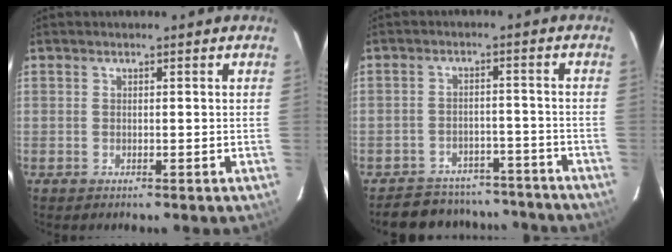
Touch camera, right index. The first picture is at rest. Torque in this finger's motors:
{"motor_torque": [1.04, -1.10, 0.53, 0.08]}